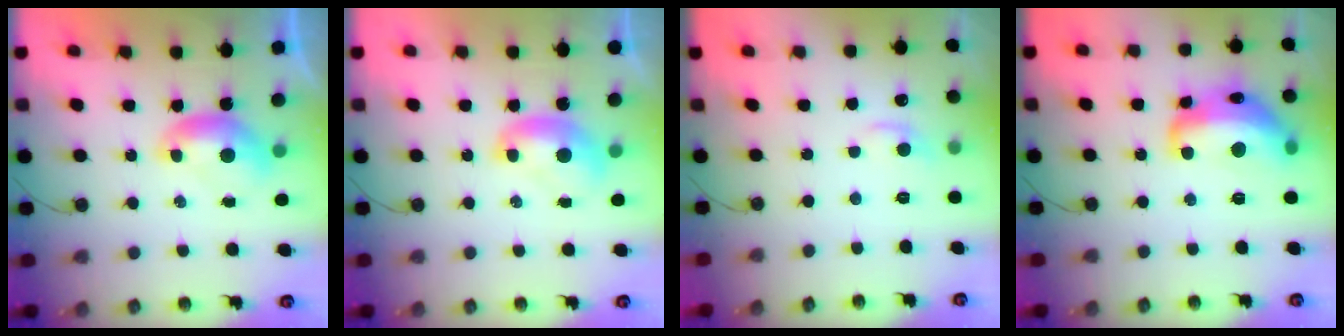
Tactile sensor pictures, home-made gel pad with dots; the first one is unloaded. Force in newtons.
{"total": 1.4, "press": 1.4, "slide": 0.3}
{"total": 0.8, "press": 0.1, "slide": 0.8}
{"total": 11.0, "press": 10.9, "slide": 0.9}